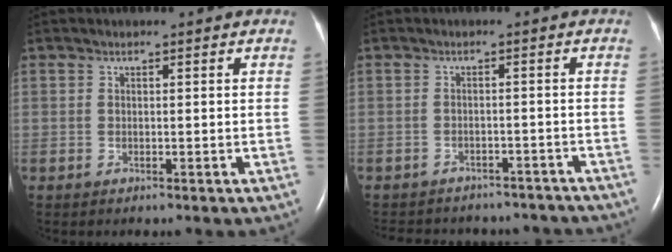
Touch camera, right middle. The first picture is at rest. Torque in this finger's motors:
{"motor_torque": [1.07, -1.07, 0.14, 0.03]}